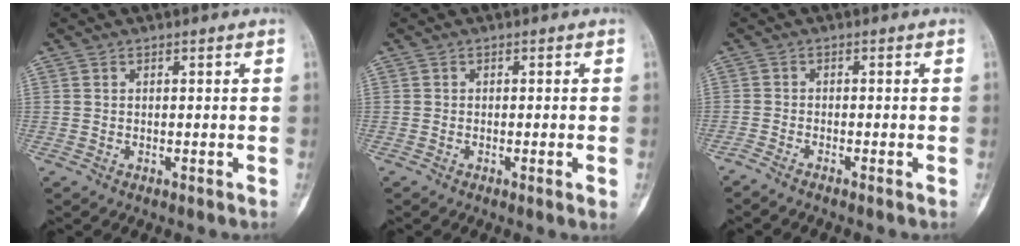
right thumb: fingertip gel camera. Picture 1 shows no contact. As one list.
[{"total": 1.8, "force": [-0.4, 0.0, 1.8], "torque": [-0.031, -0.004, -0.006]}, {"total": 2.0, "force": [-1.6, -0.3, 1.2], "torque": [-0.034, 0.006, -0.033]}]